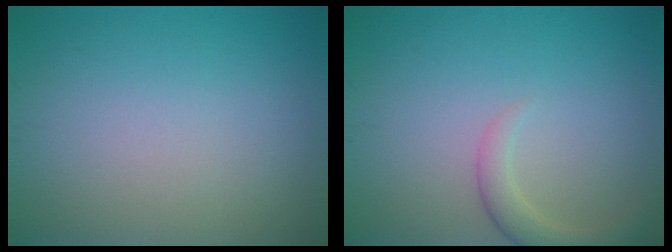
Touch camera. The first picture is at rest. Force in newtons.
{"total": 2.3, "press": 2.3, "slide": 0.3}